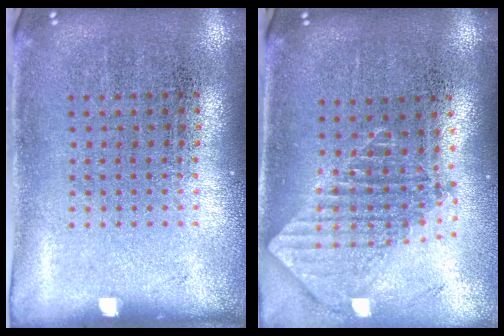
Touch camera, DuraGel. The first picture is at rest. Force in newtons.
{"total": 1.9, "press": 1.5, "slide": 1.2}